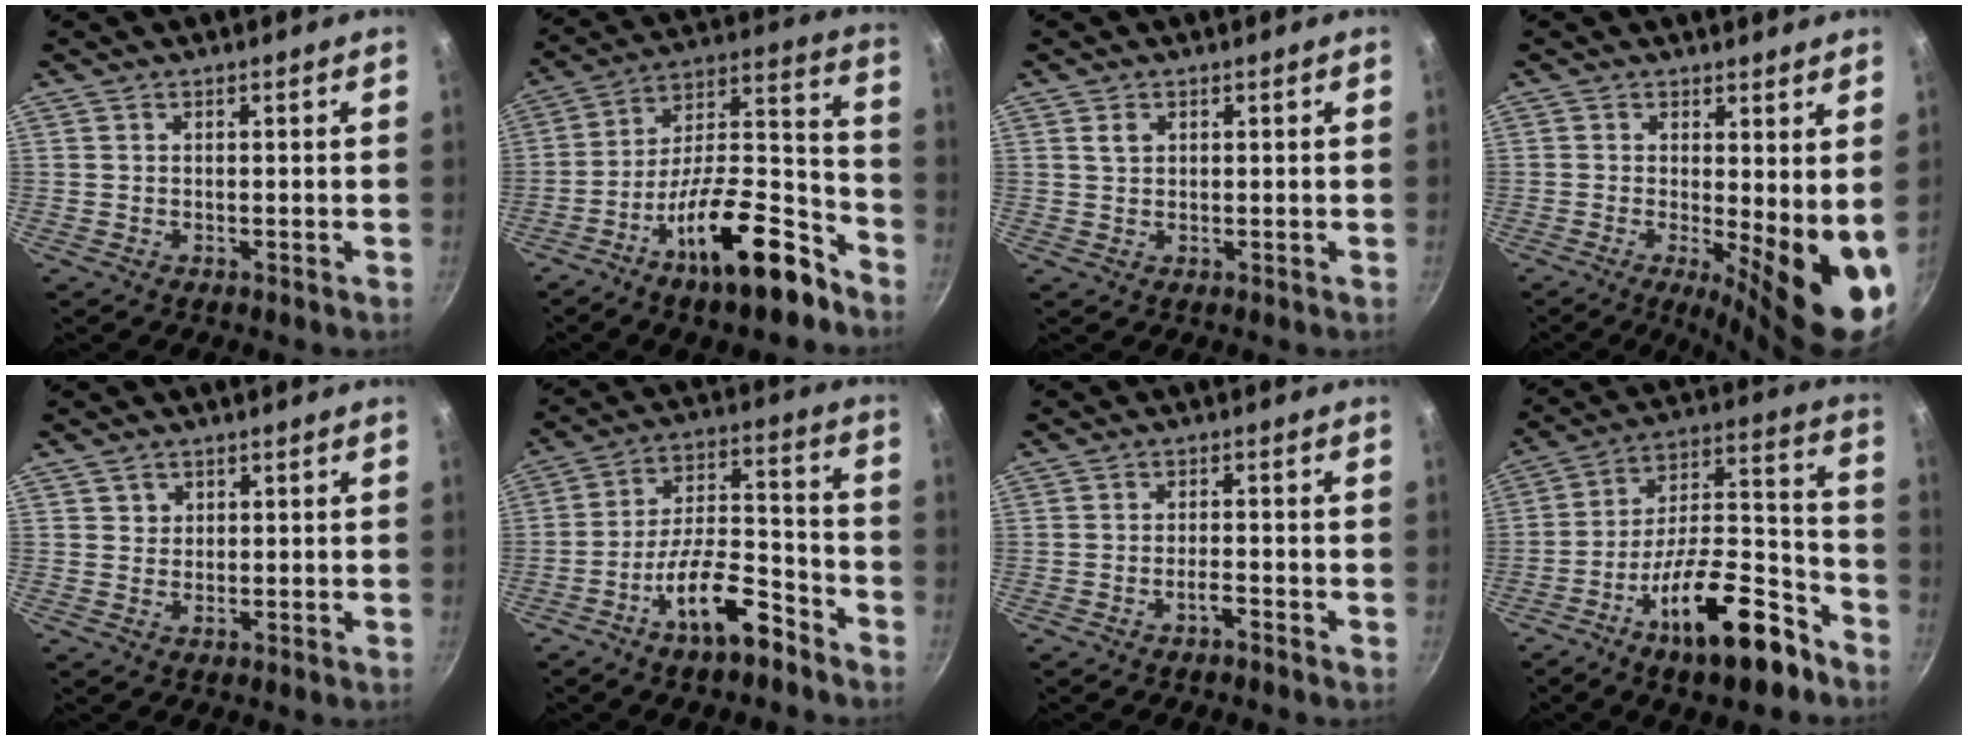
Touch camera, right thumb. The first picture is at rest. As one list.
[{"total": 21.6, "force": [-12.9, 7.6, 15.7], "torque": [-0.204, 0.106, -0.215]}, {"total": 1.8, "force": [0.7, 1.3, 1.0], "torque": [-0.014, 0.000, 0.014]}, {"total": 12.4, "force": [-0.4, 3.8, 11.8], "torque": [-0.129, -0.025, 0.001]}, {"total": 1.9, "force": [0.9, 1.7, 0.3], "torque": [0.007, 0.001, 0.011]}, {"total": 13.9, "force": [-8.4, 5.2, 9.8], "torque": [-0.142, 0.073, -0.147]}, {"total": 2.1, "force": [-1.5, 0.5, 1.3], "torque": [-0.022, 0.015, -0.027]}, {"total": 21.3, "force": [-12.3, 7.9, 15.5], "torque": [-0.203, 0.098, -0.202]}]